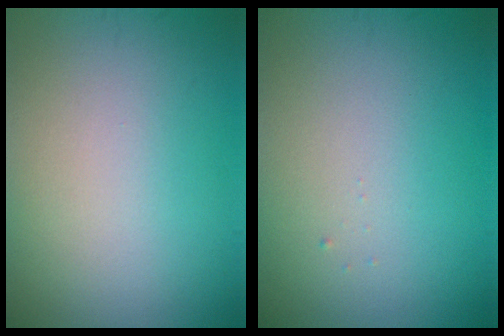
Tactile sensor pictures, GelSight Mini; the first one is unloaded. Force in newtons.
{"total": 0.0}